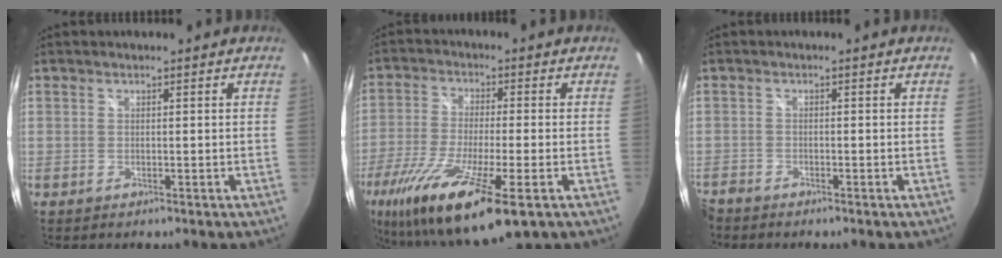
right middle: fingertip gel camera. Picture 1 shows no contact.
{"total": 21.4, "force": [-11.5, 5.0, 17.4], "torque": [-0.350, -0.075, -0.200]}
{"total": 3.0, "force": [-2.8, 0.9, 0.6], "torque": [-0.028, -0.012, -0.058]}